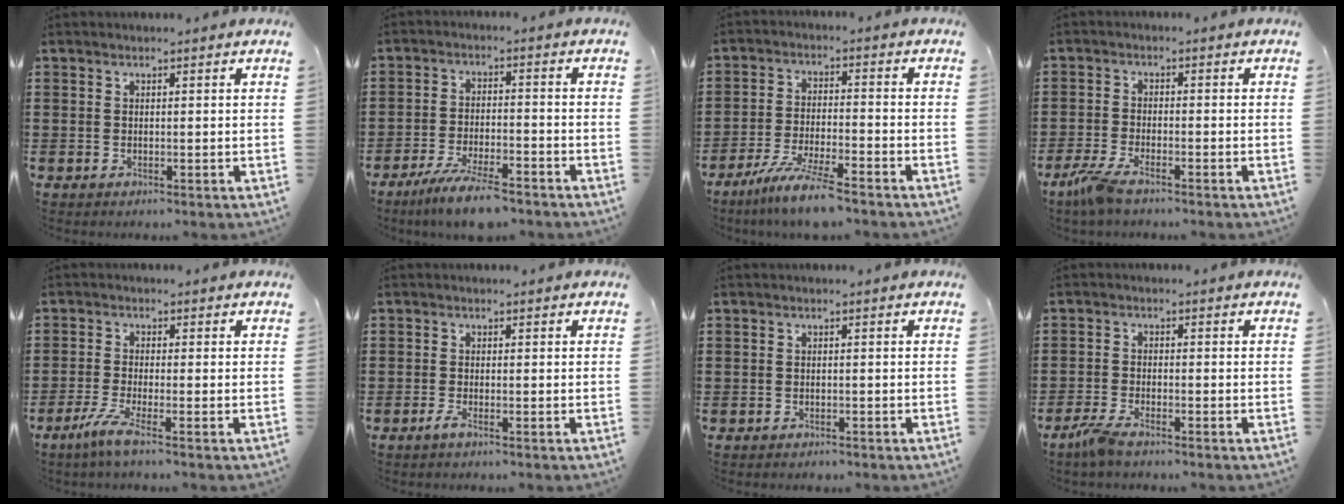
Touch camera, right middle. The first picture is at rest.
{"total": 7.0, "force": [-5.6, 0.8, 4.0], "torque": [-0.089, -0.011, -0.107]}
{"total": 7.5, "force": [-6.2, 0.0, 4.3], "torque": [-0.090, -0.013, -0.118]}
{"total": 4.2, "force": [-3.2, 0.7, 2.7], "torque": [-0.078, -0.013, -0.067]}
{"total": 4.0, "force": [-2.1, -0.1, 3.4], "torque": [-0.076, -0.015, -0.042]}
{"total": 1.2, "force": [-0.7, 0.1, 0.9], "torque": [-0.017, -0.002, -0.012]}
{"total": 0.8, "force": [-0.7, 0.3, 0.0], "torque": [-0.001, 0.002, -0.017]}
{"total": 3.0, "force": [-2.4, 0.4, 1.8], "torque": [-0.051, -0.004, -0.052]}